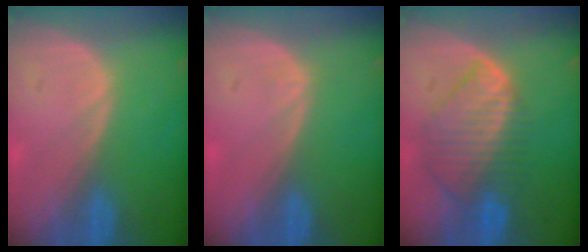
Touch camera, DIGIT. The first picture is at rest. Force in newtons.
{"total": 0.5, "press": 0.2, "slide": 0.5}
{"total": 8.6, "press": 7.6, "slide": 4.1}